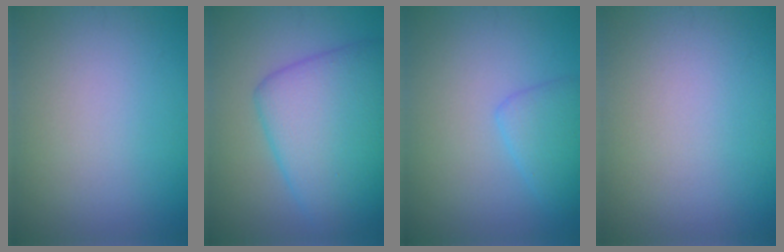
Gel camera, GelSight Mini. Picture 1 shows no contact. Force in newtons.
{"total": 9.0, "press": 9.0, "slide": 0.1}
{"total": 2.6, "press": 2.6, "slide": 0.1}
{"total": 0.0}